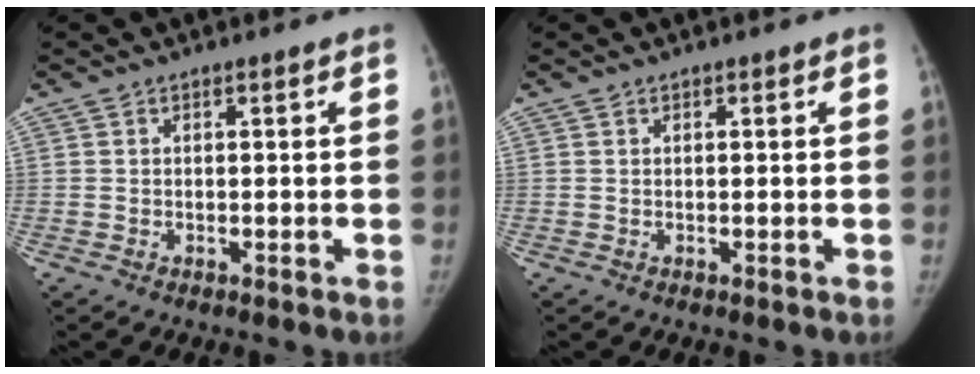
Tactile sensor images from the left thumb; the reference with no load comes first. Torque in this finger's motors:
{"motor_torque": [0.00, 0.00, 0.25, -0.24, 0.00]}